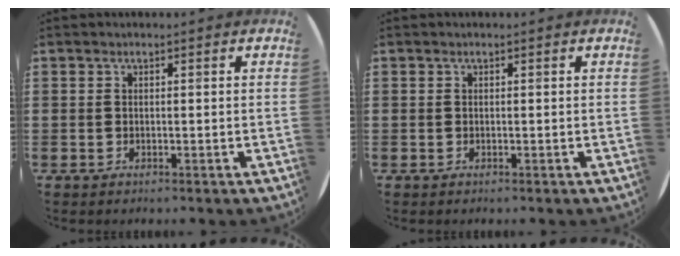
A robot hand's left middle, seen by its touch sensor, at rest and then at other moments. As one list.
[{"total": 0.0}]